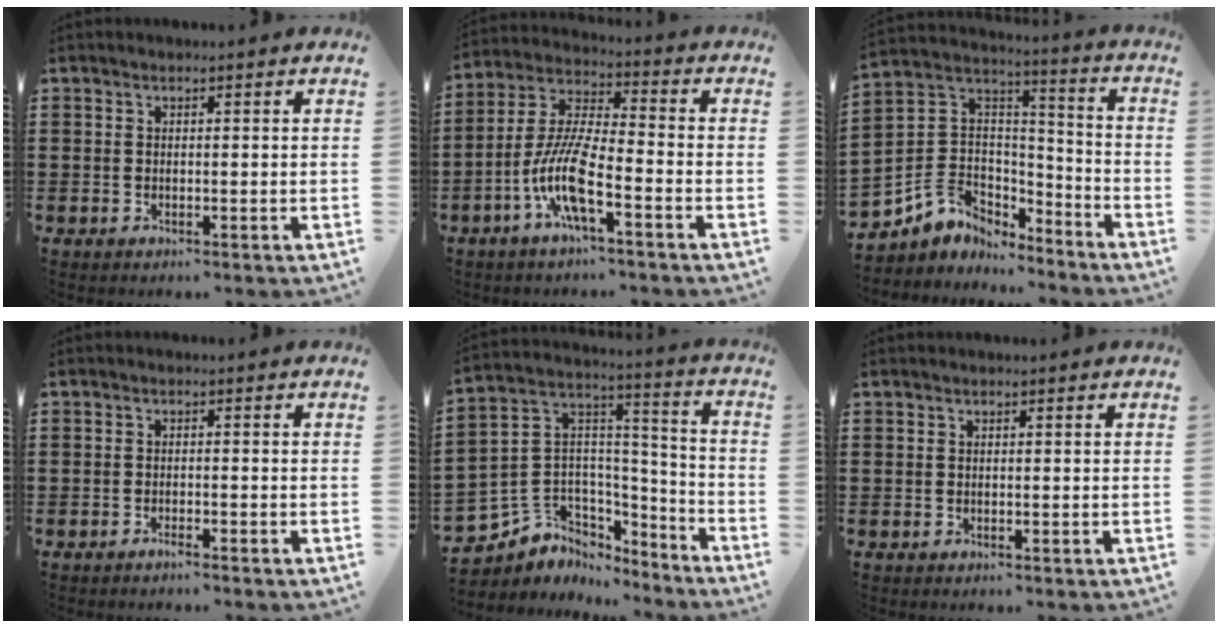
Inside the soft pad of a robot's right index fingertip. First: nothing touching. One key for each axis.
{"total": 10.1, "fx": -4.9, "fy": 1.9, "fz": 8.7, "tx": -0.206, "ty": -0.017, "tz": -0.098}
{"total": 6.3, "fx": -2.4, "fy": 5.9, "fz": 0.4, "tx": -0.046, "ty": 0.002, "tz": -0.047}
{"total": 1.3, "fx": -1.2, "fy": -0.1, "fz": 0.4, "tx": -0.009, "ty": -0.004, "tz": -0.023}
{"total": 6.1, "fx": -1.8, "fy": 5.8, "fz": 0.4, "tx": -0.049, "ty": -0.012, "tz": -0.035}
{"total": 0.0}